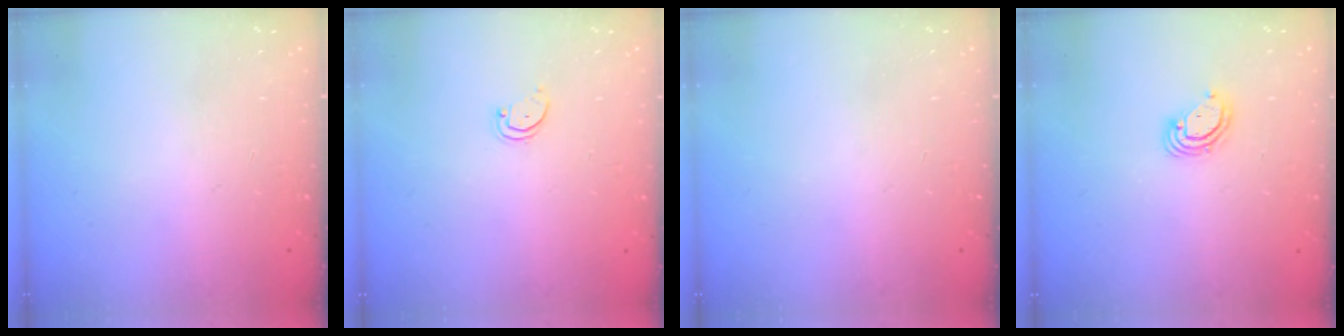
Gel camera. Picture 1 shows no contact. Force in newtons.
{"total": 1.5, "press": 1.5, "slide": 0.1}
{"total": 0.0}
{"total": 3.6, "press": 3.6, "slide": 0.3}